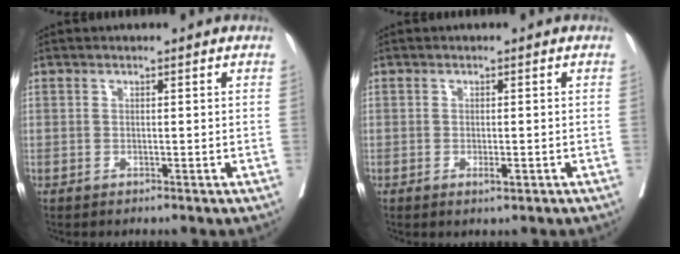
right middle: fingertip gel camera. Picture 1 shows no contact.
{"total": 1.4, "force": [-0.7, 0.3, 1.2], "torque": [-0.023, -0.004, -0.009]}